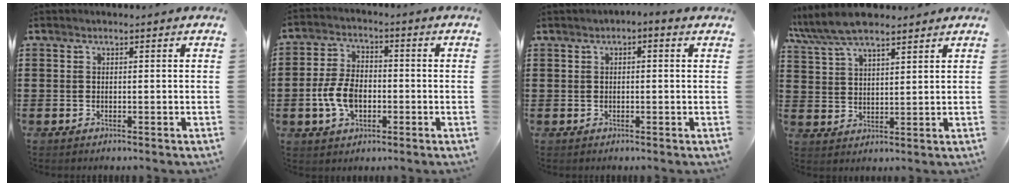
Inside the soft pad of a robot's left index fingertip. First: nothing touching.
{"total": 7.2, "force": [-1.9, 4.7, 5.1], "torque": [-0.126, 0.003, -0.042]}
{"total": 0.9, "force": [-0.2, 0.3, 0.8], "torque": [-0.015, -0.001, -0.004]}
{"total": 7.0, "force": [6.0, 1.8, 3.1], "torque": [-0.079, -0.011, 0.110]}